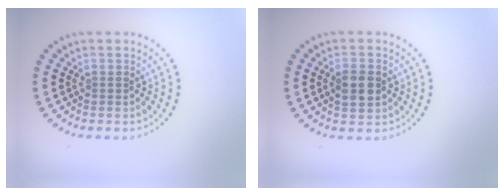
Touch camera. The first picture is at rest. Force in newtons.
{"total": 2.6, "press": 2.6, "slide": 0.2}